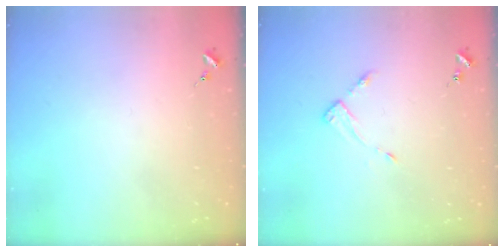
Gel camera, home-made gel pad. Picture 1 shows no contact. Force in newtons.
{"total": 4.1, "press": 4.1, "slide": 0.4}